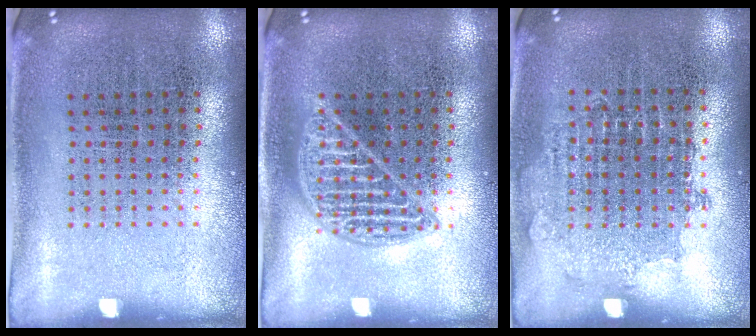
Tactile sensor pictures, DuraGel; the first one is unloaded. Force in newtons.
{"total": 2.0, "press": 2.0, "slide": 0.2}
{"total": 0.8, "press": 0.8, "slide": 0.1}